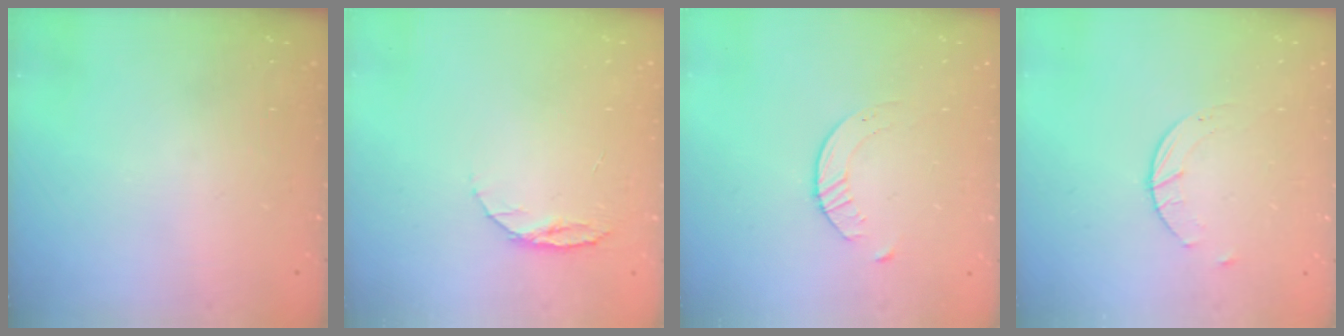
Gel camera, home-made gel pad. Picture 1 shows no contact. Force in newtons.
{"total": 5.4, "press": 5.3, "slide": 0.6}
{"total": 2.1, "press": 2.0, "slide": 0.3}
{"total": 2.0, "press": 2.0, "slide": 0.3}